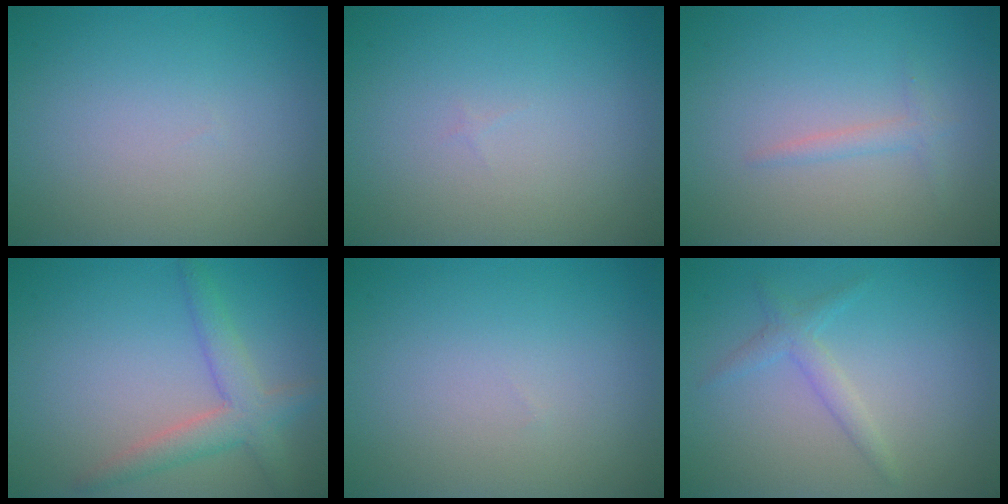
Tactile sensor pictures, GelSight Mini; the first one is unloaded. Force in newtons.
{"total": 0.0}
{"total": 1.1, "press": 1.1, "slide": 0.0}
{"total": 3.4, "press": 3.4, "slide": 0.3}
{"total": 0.0}
{"total": 1.7, "press": 1.7, "slide": 0.1}